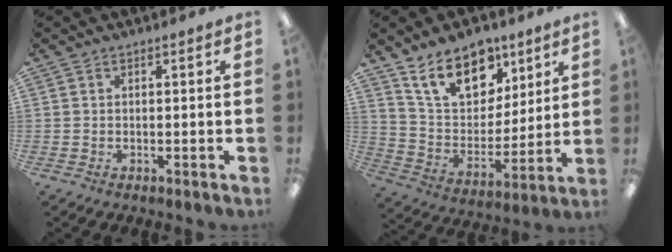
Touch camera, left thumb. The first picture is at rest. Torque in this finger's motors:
{"motor_torque": [0.35, 0.40, 1.24, -1.32, 0.11]}